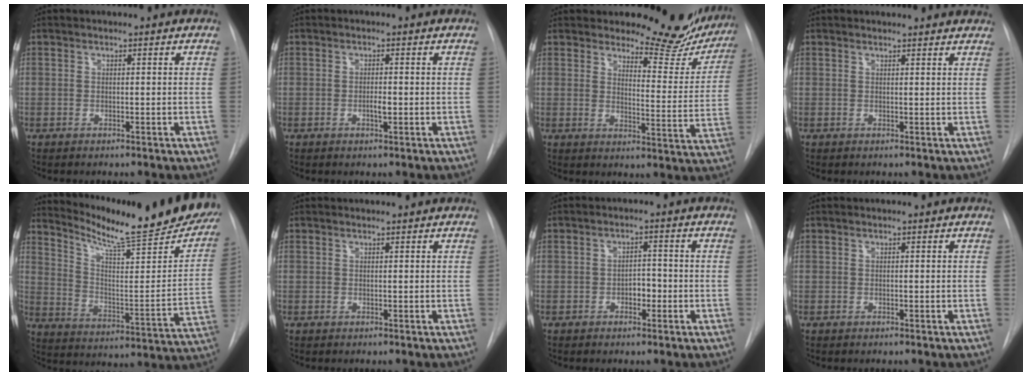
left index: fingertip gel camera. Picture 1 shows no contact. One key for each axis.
{"total": 1.4, "fx": -0.3, "fy": 0.4, "fz": 1.3, "tx": -0.024, "ty": 0.000, "tz": -0.007}
{"total": 14.1, "fx": 13.1, "fy": 4.2, "fz": 3.4, "tx": -0.016, "ty": -0.064, "tz": 0.137}
{"total": 6.4, "fx": 6.3, "fy": 1.0, "fz": 1.1, "tx": -0.003, "ty": 0.006, "tz": 0.051}
{"total": 26.5, "fx": 23.1, "fy": 2.5, "fz": 12.8, "tx": -0.196, "ty": -0.083, "tz": 0.310}
{"total": 1.3, "fx": 1.3, "fy": 0.1, "fz": 0.2, "tx": -0.009, "ty": 0.010, "tz": 0.015}
{"total": 2.5, "fx": -0.9, "fy": 1.4, "fz": 1.8, "tx": -0.020, "ty": 0.008, "tz": -0.015}
{"total": 0.0}